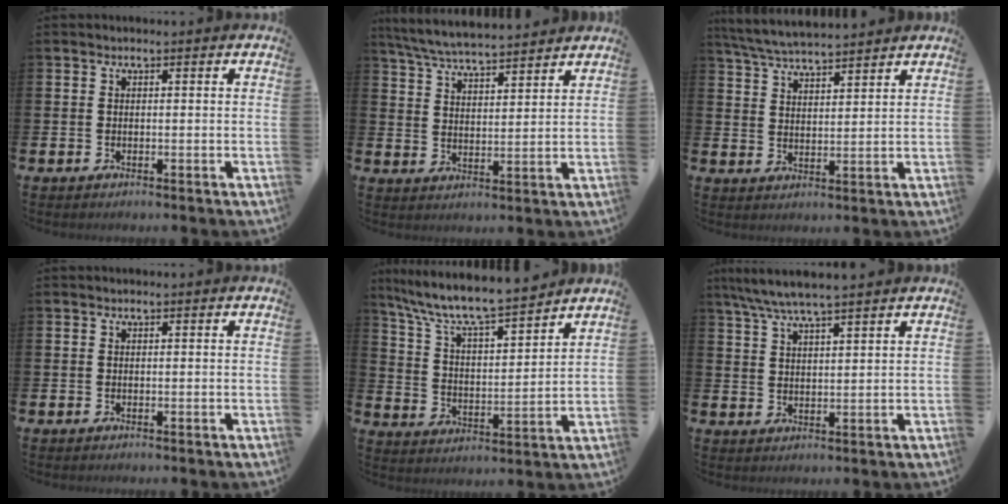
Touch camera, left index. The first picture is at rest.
{"total": 6.2, "force": [6.1, 0.4, 1.1], "torque": [-0.046, -0.035, 0.109]}
{"total": 5.6, "force": [5.5, 0.2, 0.9], "torque": [-0.038, -0.029, 0.100]}
{"total": 0.0}
{"total": 8.8, "force": [8.2, 1.0, 2.9], "torque": [-0.094, -0.062, 0.141]}
{"total": 5.6, "force": [5.1, 0.1, 2.2], "torque": [-0.059, -0.014, 0.092]}